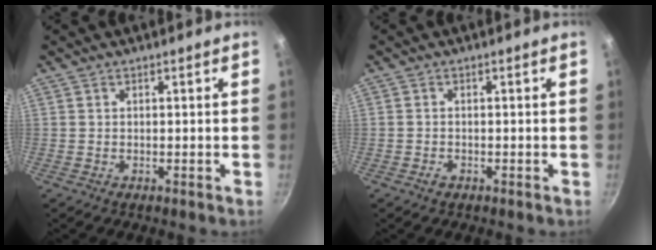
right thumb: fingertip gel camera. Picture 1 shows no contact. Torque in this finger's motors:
{"motor_torque": [-0.30, -0.03, -0.34, 0.21, -0.01]}